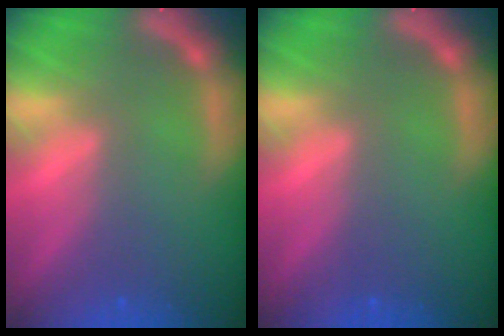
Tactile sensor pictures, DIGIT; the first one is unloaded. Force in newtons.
{"total": 0.0}